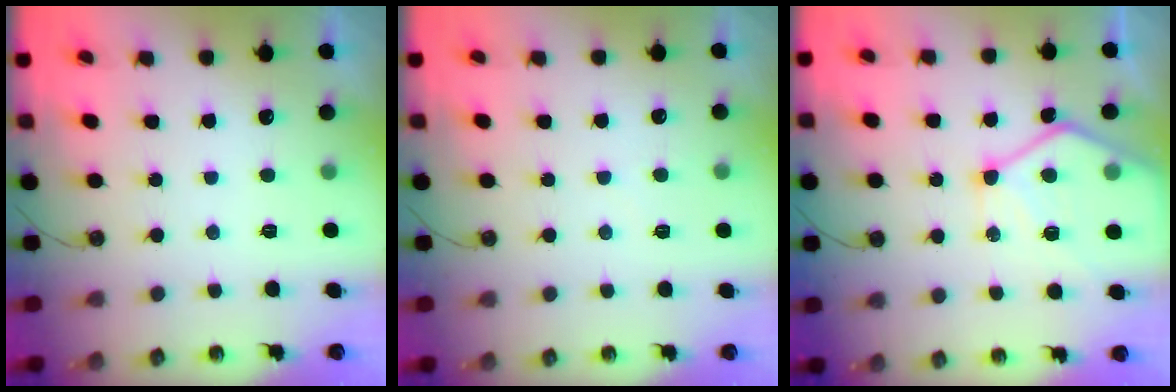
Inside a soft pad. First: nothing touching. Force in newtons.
{"total": 4.0, "press": 4.0, "slide": 0.6}
{"total": 13.3, "press": 13.2, "slide": 1.1}